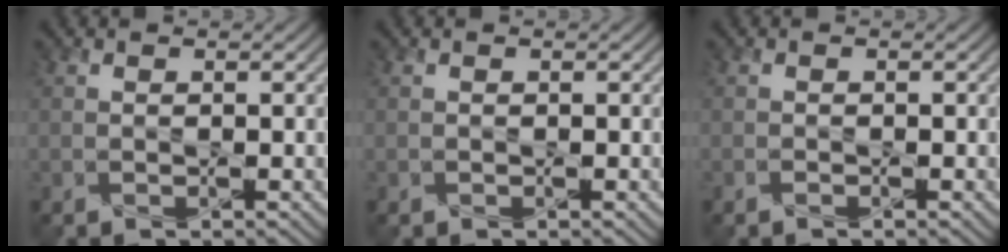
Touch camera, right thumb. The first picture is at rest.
{"total": 0.0}
{"total": 0.5, "force": [-0.4, 0.1, 0.4], "torque": [-0.006, 0.000, -0.007]}